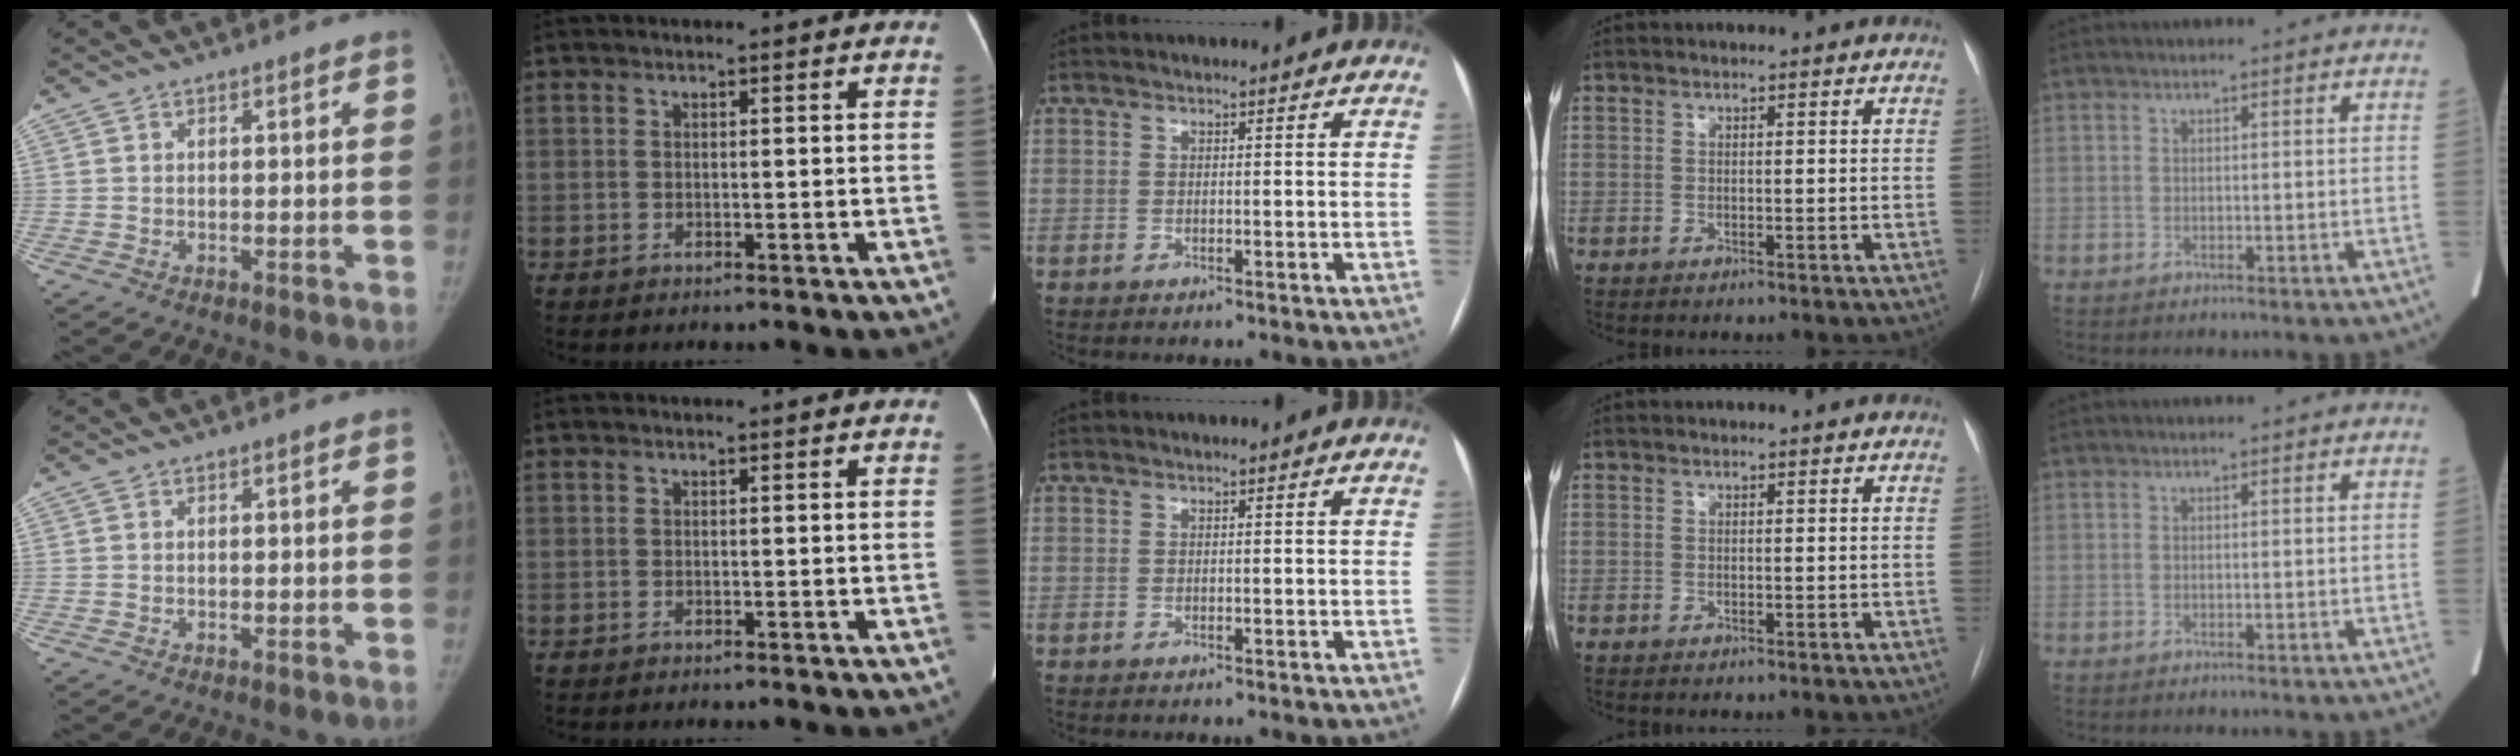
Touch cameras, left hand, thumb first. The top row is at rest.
{}